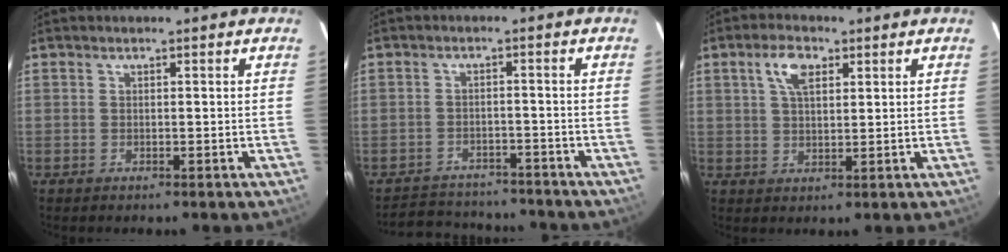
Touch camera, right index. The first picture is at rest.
{"total": 11.3, "force": [-10.2, 3.9, 2.6], "torque": [-0.067, 0.018, -0.137]}
{"total": 5.4, "force": [2.4, 2.7, 4.0], "torque": [-0.073, 0.012, 0.044]}